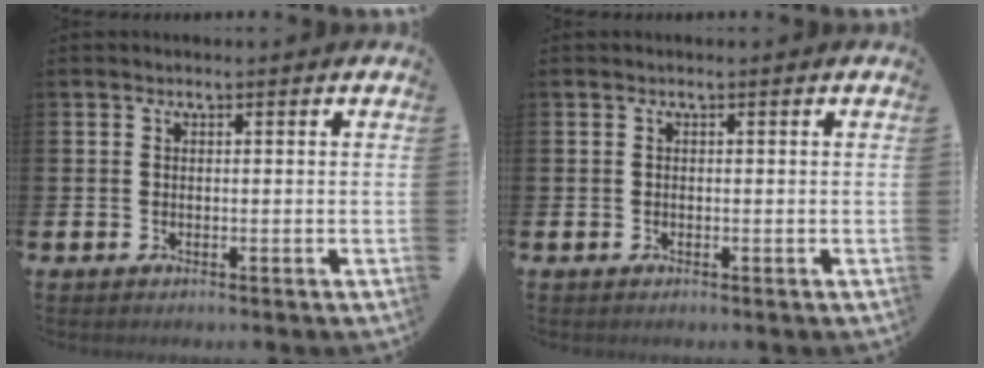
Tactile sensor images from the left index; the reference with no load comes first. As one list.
[{"total": 0.0}]